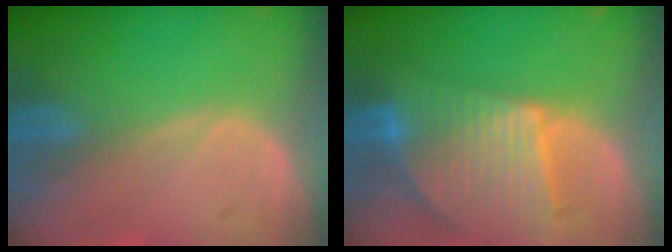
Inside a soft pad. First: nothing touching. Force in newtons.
{"total": 9.4, "press": 8.1, "slide": 4.7}